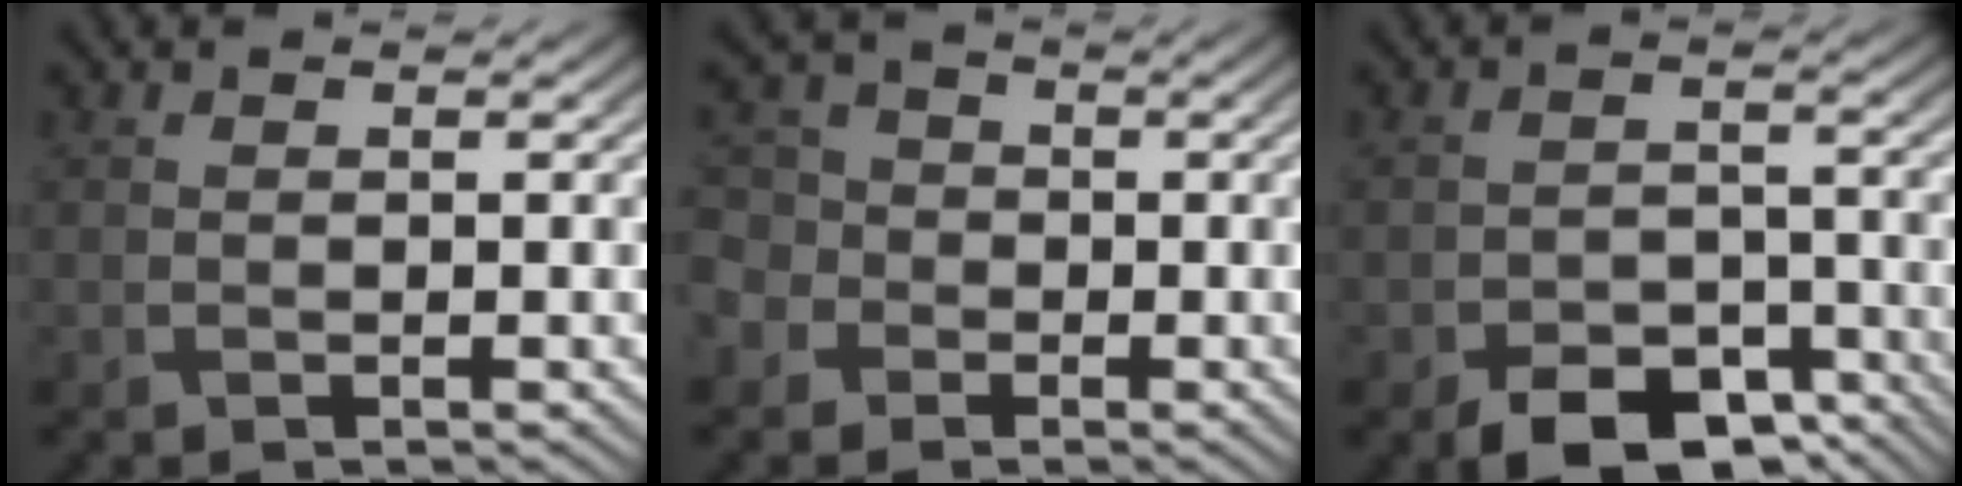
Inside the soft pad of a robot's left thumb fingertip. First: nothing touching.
{"total": 5.9, "force": [-1.5, 5.3, 1.9], "torque": [-0.070, -0.001, -0.049]}
{"total": 7.5, "force": [-5.3, 3.9, 3.6], "torque": [-0.055, -0.017, -0.084]}